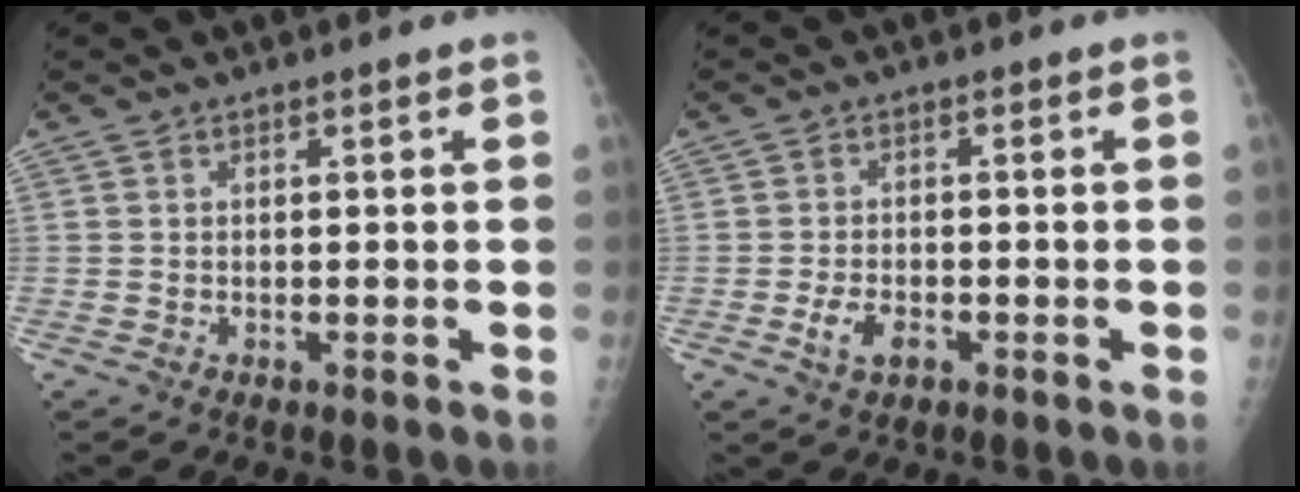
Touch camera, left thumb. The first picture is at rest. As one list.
[{"total": 3.8, "force": [-1.6, 2.3, 2.5], "torque": [-0.044, 0.005, -0.028]}]